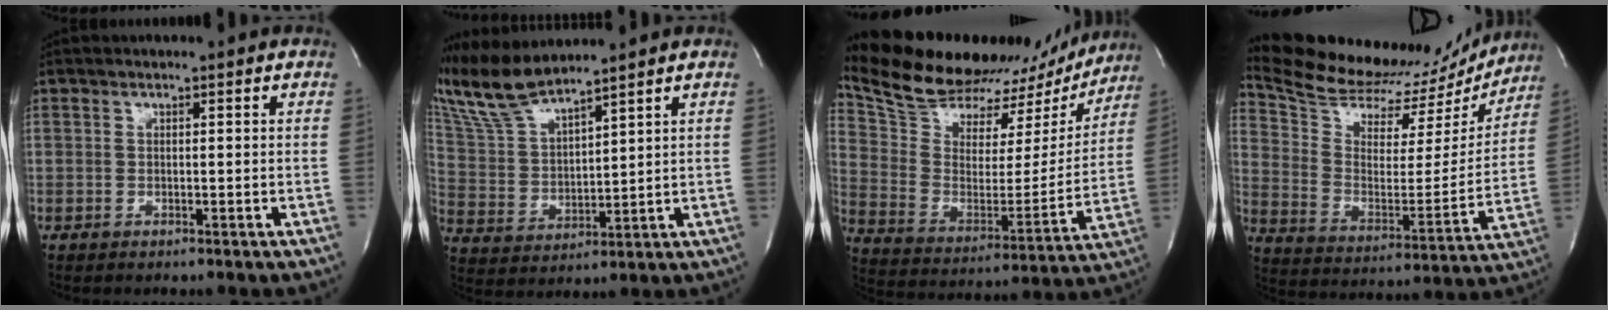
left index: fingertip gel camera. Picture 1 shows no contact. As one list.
[{"total": 9.6, "force": [8.9, 0.4, 3.4], "torque": [-0.092, 0.006, 0.192]}, {"total": 28.6, "force": [25.6, 9.1, 9.0], "torque": [-0.172, -0.008, 0.371]}, {"total": 25.3, "force": [23.8, 6.5, 5.6], "torque": [-0.097, -0.041, 0.339]}]